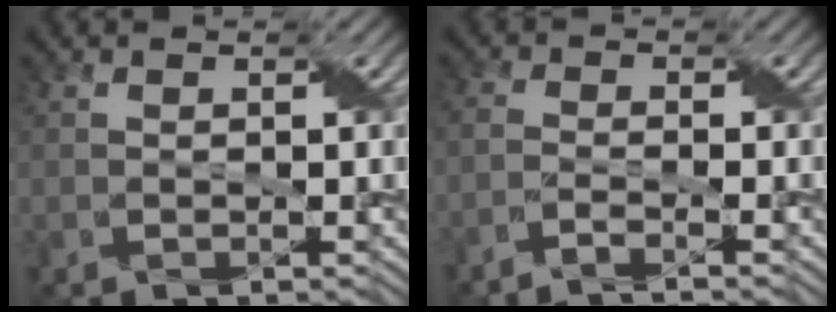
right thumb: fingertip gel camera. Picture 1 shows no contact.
{"total": 2.9, "force": [-2.4, 0.3, 1.6], "torque": [-0.026, 0.003, -0.059]}